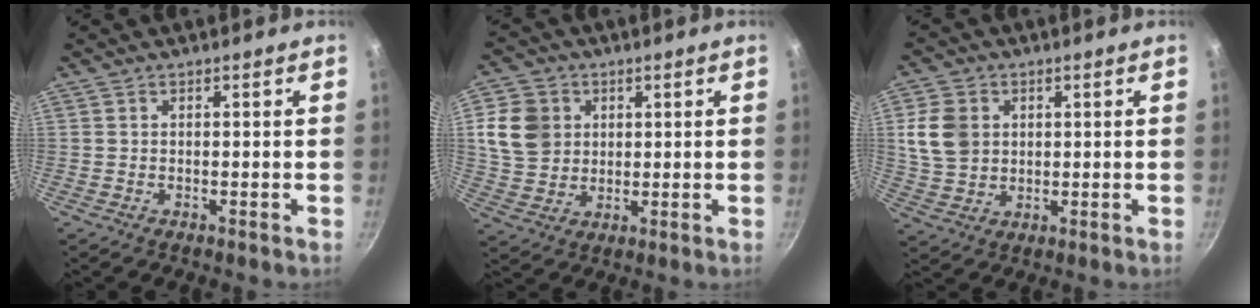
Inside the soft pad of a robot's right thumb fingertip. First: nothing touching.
{"total": 10.2, "force": [2.6, 8.7, 4.7], "torque": [-0.064, 0.000, 0.053]}
{"total": 8.8, "force": [1.9, 7.1, 4.8], "torque": [-0.076, -0.002, 0.042]}